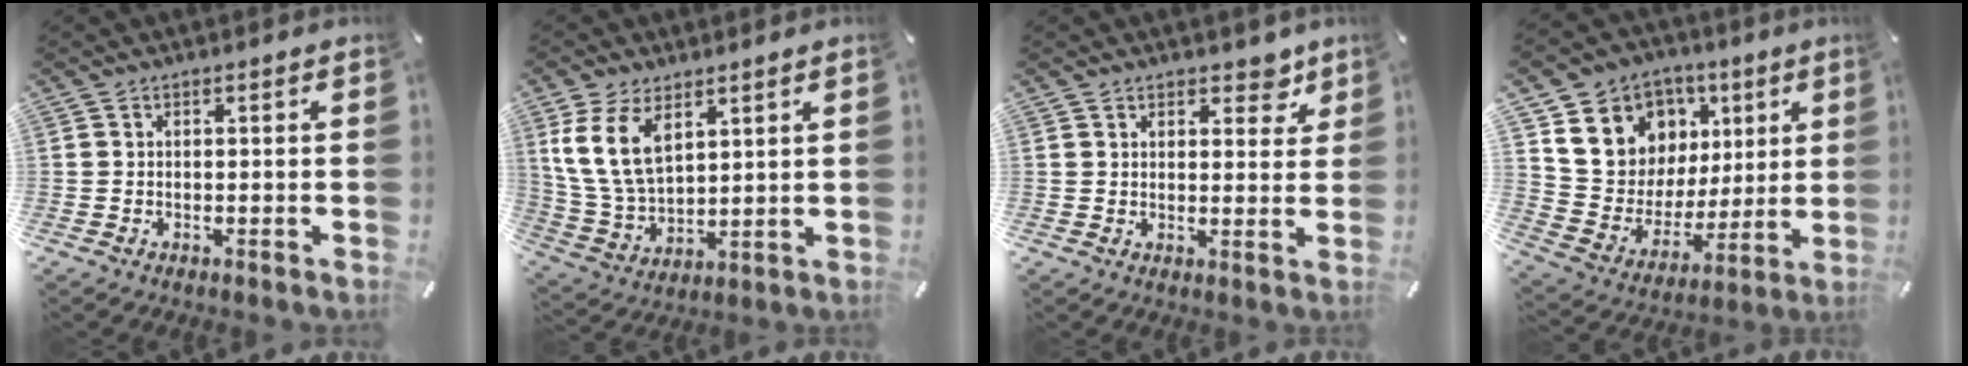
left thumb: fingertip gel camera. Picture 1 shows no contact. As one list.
[{"total": 11.0, "force": [5.6, 6.7, 6.8], "torque": [-0.182, -0.017, 0.102]}, {"total": 5.4, "force": [3.9, 3.1, 2.0], "torque": [-0.004, -0.021, 0.061]}, {"total": 13.8, "force": [5.7, 12.2, 3.1], "torque": [-0.058, -0.041, 0.120]}]